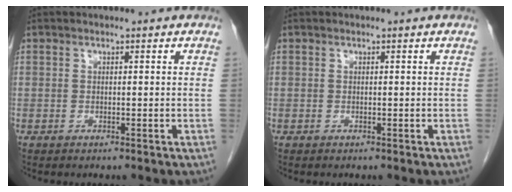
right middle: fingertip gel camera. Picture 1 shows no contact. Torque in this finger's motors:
{"motor_torque": [-0.12, 0.11, -0.01, 0.00]}